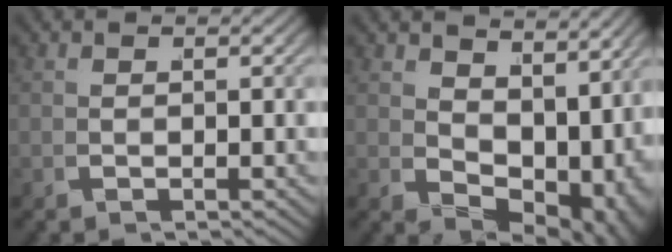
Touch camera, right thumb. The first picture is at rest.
{"total": 8.1, "force": [1.0, 4.6, 6.6], "torque": [-0.108, -0.031, 0.034]}